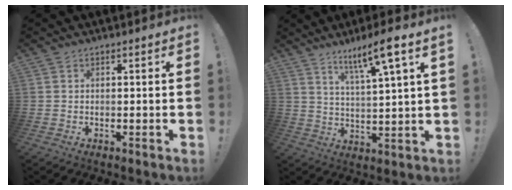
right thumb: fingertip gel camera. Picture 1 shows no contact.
{"total": 10.3, "force": [6.7, -0.2, 7.8], "torque": [-0.128, -0.037, 0.100]}